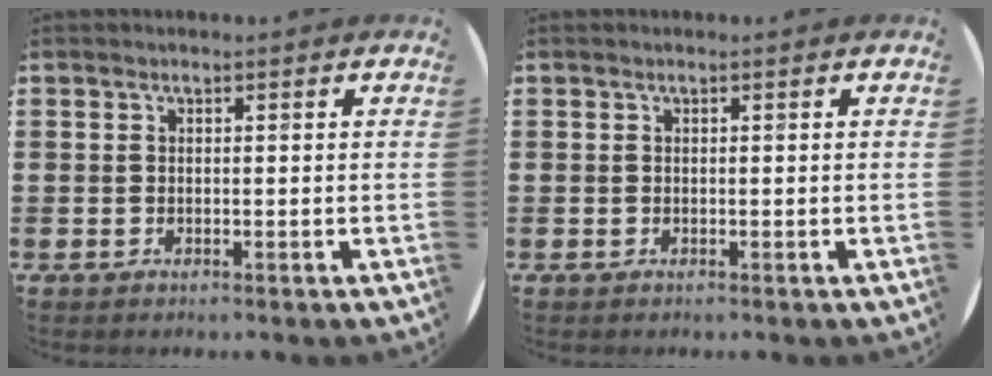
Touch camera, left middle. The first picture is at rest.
{"total": 0.0}